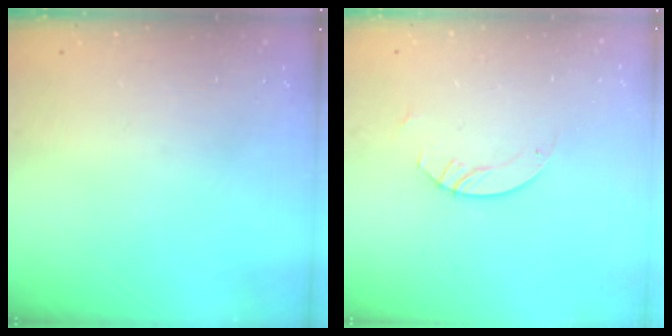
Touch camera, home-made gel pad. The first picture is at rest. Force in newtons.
{"total": 3.0, "press": 3.0, "slide": 0.3}